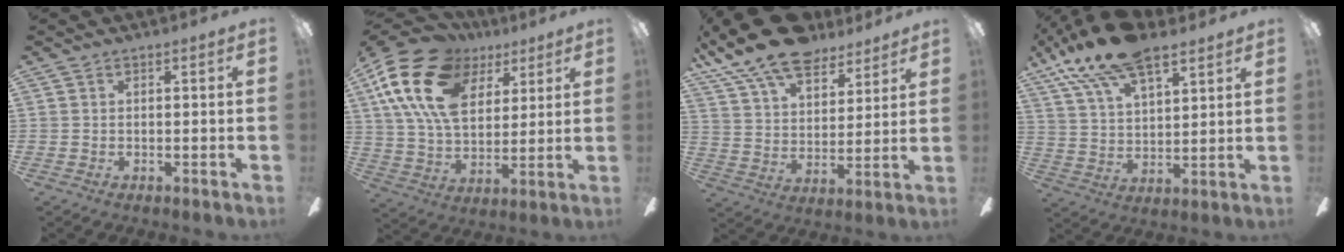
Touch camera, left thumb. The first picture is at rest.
{"total": 21.9, "force": [10.0, 14.2, 13.4], "torque": [-0.276, -0.028, 0.177]}
{"total": 16.4, "force": [12.6, 7.1, 7.8], "torque": [-0.152, -0.070, 0.226]}
{"total": 16.5, "force": [11.6, 6.5, 9.8], "torque": [-0.189, -0.046, 0.206]}